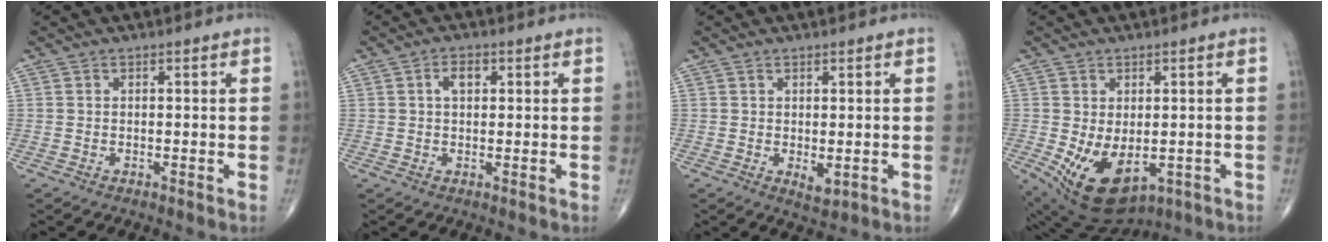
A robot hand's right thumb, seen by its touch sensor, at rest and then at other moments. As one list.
[{"total": 3.0, "force": [0.9, 1.8, 2.2], "torque": [-0.033, 0.005, 0.012]}, {"total": 2.4, "force": [0.0, 1.2, 2.0], "torque": [-0.023, -0.008, 0.004]}, {"total": 11.5, "force": [-2.6, 6.9, 8.9], "torque": [-0.148, -0.009, -0.017]}]